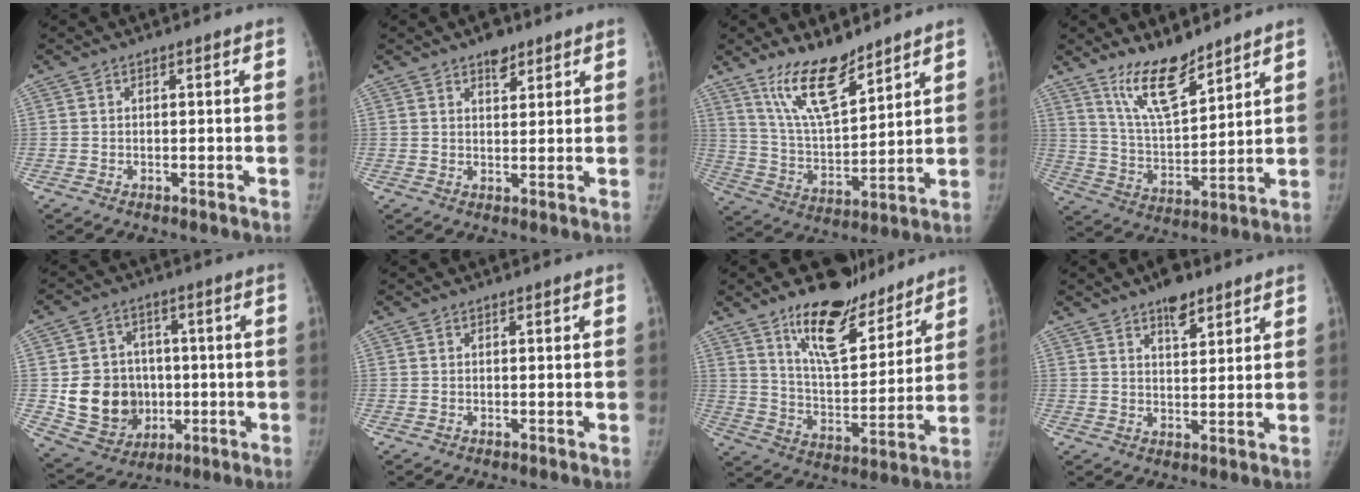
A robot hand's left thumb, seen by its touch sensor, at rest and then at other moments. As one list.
[{"total": 3.9, "force": [2.8, 2.0, 2.0], "torque": [-0.012, -0.015, 0.042]}, {"total": 13.3, "force": [9.9, 4.2, 7.8], "torque": [-0.116, -0.070, 0.194]}, {"total": 11.9, "force": [9.2, 3.5, 6.7], "torque": [-0.098, -0.072, 0.180]}, {"total": 14.1, "force": [-1.2, 12.4, 6.8], "torque": [-0.079, 0.008, 0.003]}, {"total": 0.0}, {"total": 16.7, "force": [12.2, 6.7, 9.4], "torque": [-0.108, -0.082, 0.209]}, {"total": 6.1, "force": [4.2, 2.6, 3.5], "torque": [-0.032, -0.024, 0.064]}]